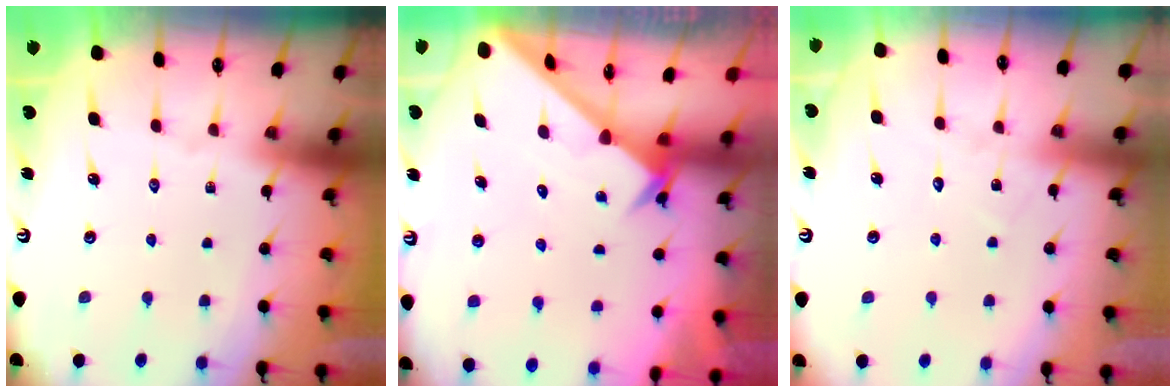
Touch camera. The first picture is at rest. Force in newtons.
{"total": 2.5, "press": 2.5, "slide": 0.2}
{"total": 6.3, "press": 6.3, "slide": 0.6}